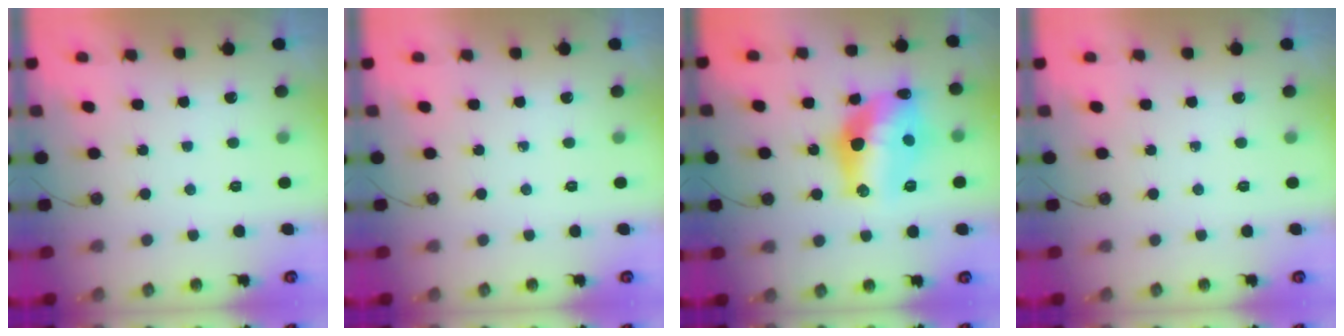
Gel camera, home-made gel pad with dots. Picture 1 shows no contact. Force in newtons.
{"total": 0.0}
{"total": 18.3, "press": 17.9, "slide": 3.5}
{"total": 0.0}